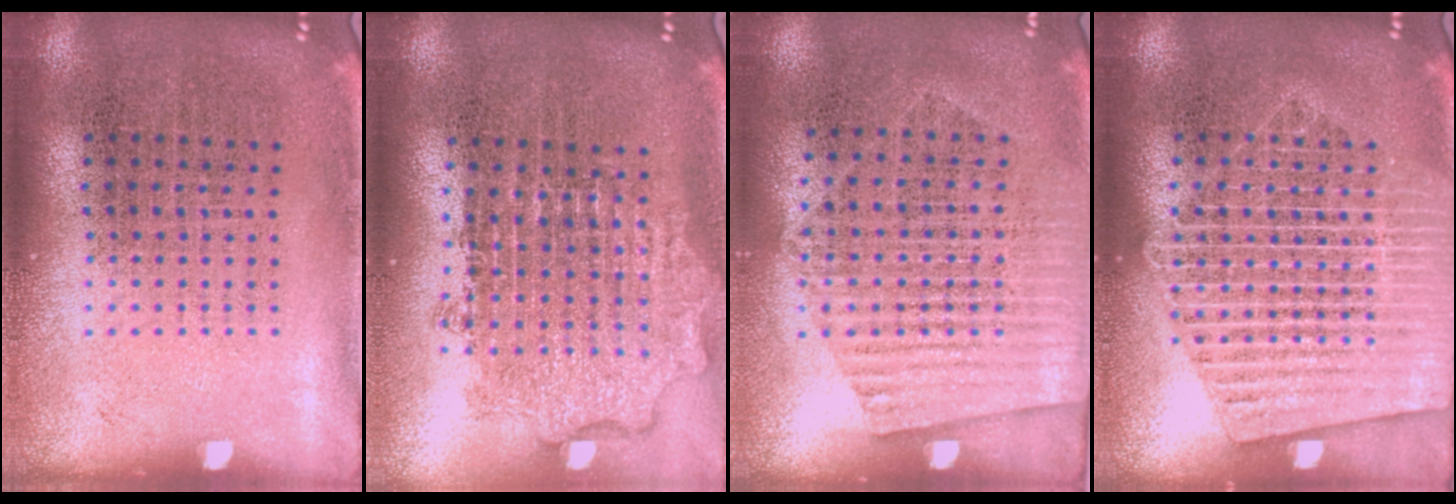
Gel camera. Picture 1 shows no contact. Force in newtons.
{"total": 1.9, "press": 1.5, "slide": 1.2}
{"total": 1.5, "press": 1.2, "slide": 0.9}
{"total": 2.3, "press": 2.2, "slide": 0.2}